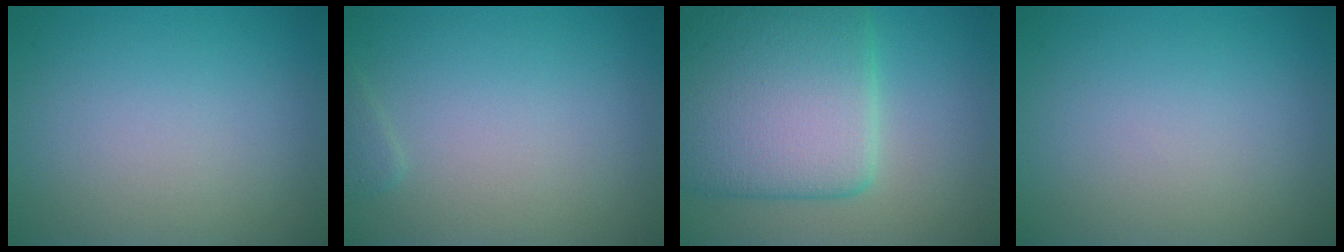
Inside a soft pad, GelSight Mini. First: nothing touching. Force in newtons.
{"total": 0.6, "press": 0.6, "slide": 0.1}
{"total": 10.1, "press": 10.1, "slide": 0.6}
{"total": 0.0}